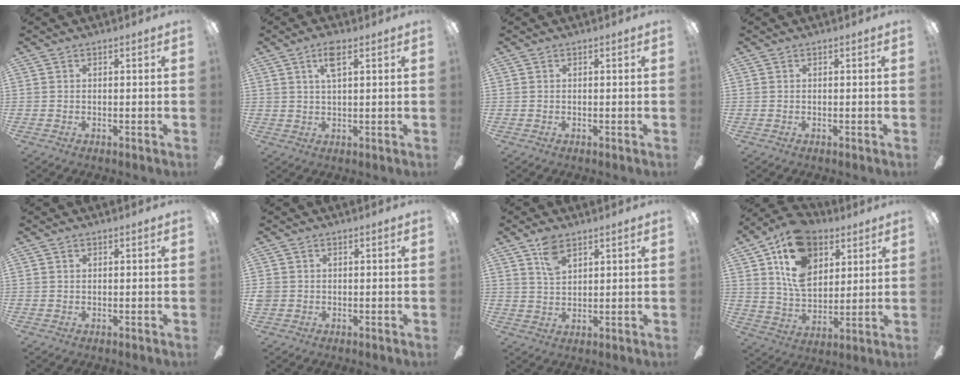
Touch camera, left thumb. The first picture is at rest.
{"total": 5.1, "force": [2.7, 1.6, 4.0], "torque": [-0.079, 0.002, 0.044]}
{"total": 0.0}
{"total": 0.0}
{"total": 0.8, "force": [0.3, 0.6, 0.4], "torque": [-0.010, 0.005, 0.006]}
{"total": 1.7, "force": [0.0, 1.6, 0.5], "torque": [-0.009, 0.005, -0.002]}
{"total": 6.0, "force": [3.7, 3.0, 3.6], "torque": [-0.073, 0.000, 0.069]}
{"total": 17.2, "force": [8.9, 11.4, 9.3], "torque": [-0.176, -0.027, 0.167]}